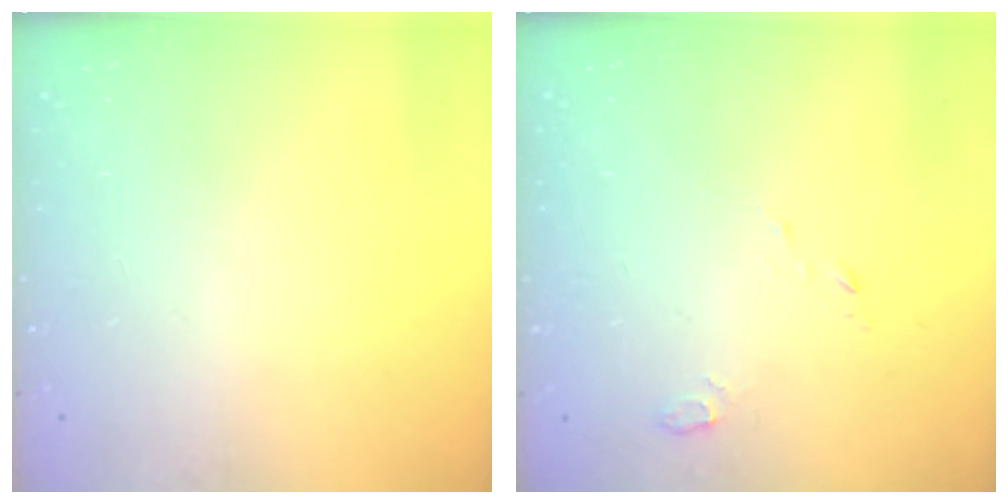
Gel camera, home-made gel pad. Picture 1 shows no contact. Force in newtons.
{"total": 2.8, "press": 2.8, "slide": 0.3}